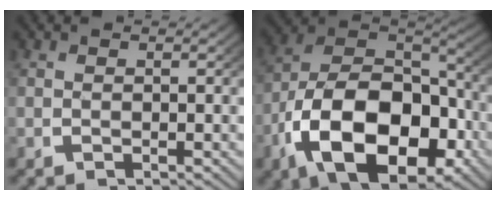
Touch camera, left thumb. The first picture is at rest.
{"total": 17.9, "force": [-3.9, 11.4, 13.2], "torque": [-0.287, -0.063, -0.037]}